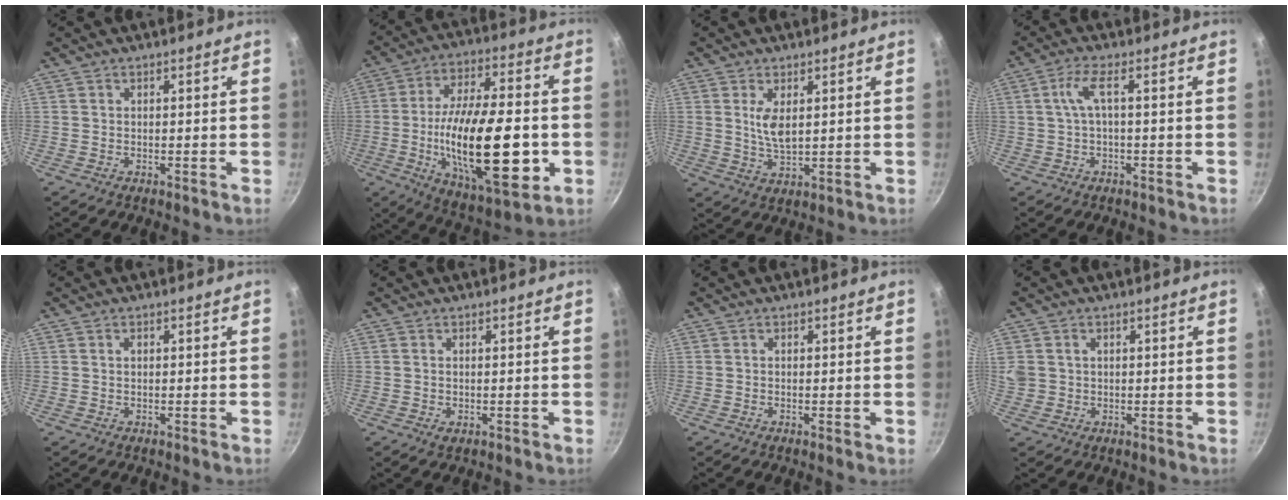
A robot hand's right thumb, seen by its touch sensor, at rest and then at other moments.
{"total": 26.4, "force": [-4.5, 10.3, 23.9], "torque": [-0.393, 0.006, -0.067]}
{"total": 5.3, "force": [1.5, 2.4, 4.5], "torque": [-0.079, -0.019, 0.033]}
{"total": 4.2, "force": [-0.1, 0.9, 4.1], "torque": [-0.091, 0.013, 0.003]}
{"total": 0.8, "force": [0.2, 0.6, 0.5], "torque": [-0.008, 0.003, 0.004]}
{"total": 1.2, "force": [-0.1, 0.7, 0.9], "torque": [-0.015, -0.002, -0.002]}
{"total": 0.6, "force": [-0.1, 0.1, 0.6], "torque": [-0.008, 0.000, -0.005]}
{"total": 4.6, "force": [0.8, 4.0, 2.0], "torque": [-0.032, 0.002, 0.021]}